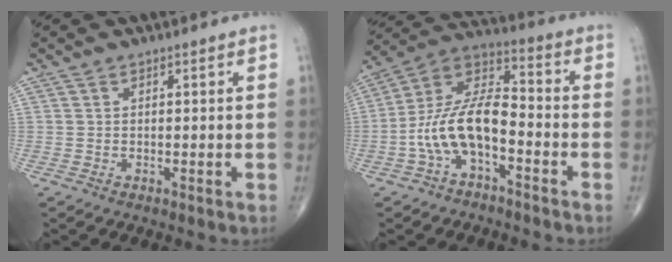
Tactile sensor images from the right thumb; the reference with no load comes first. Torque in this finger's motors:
{"motor_torque": [0.49, 0.30, 1.53, -0.42, 0.15]}